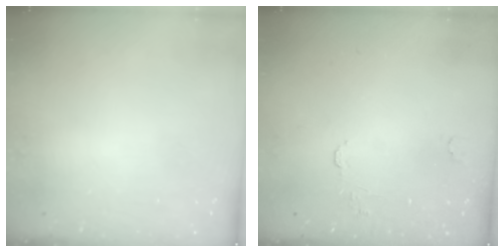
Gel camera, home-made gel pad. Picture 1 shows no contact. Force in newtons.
{"total": 4.6, "press": 4.6, "slide": 0.4}